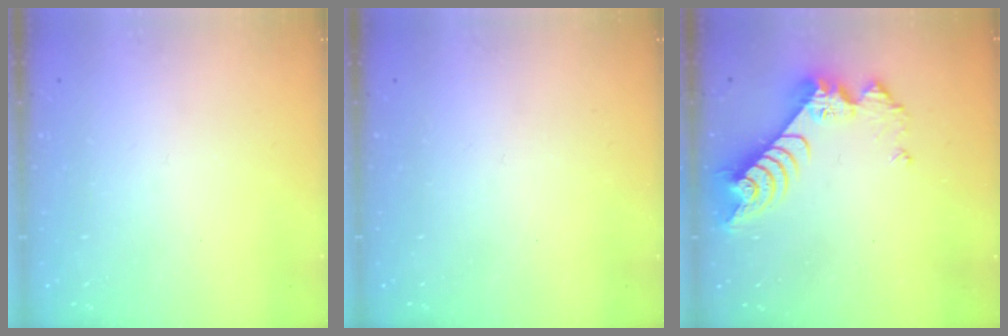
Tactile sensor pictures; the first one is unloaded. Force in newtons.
{"total": 0.0}
{"total": 9.3, "press": 9.3, "slide": 1.0}